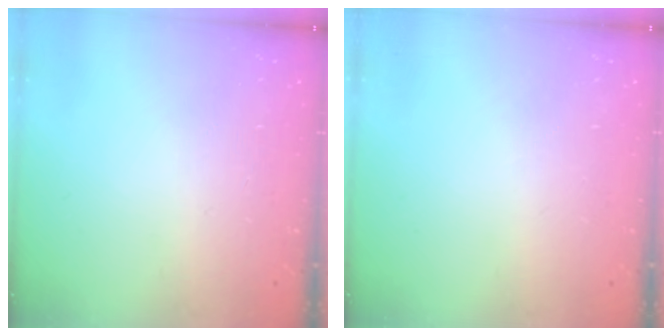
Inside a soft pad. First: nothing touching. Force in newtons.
{"total": 0.0}